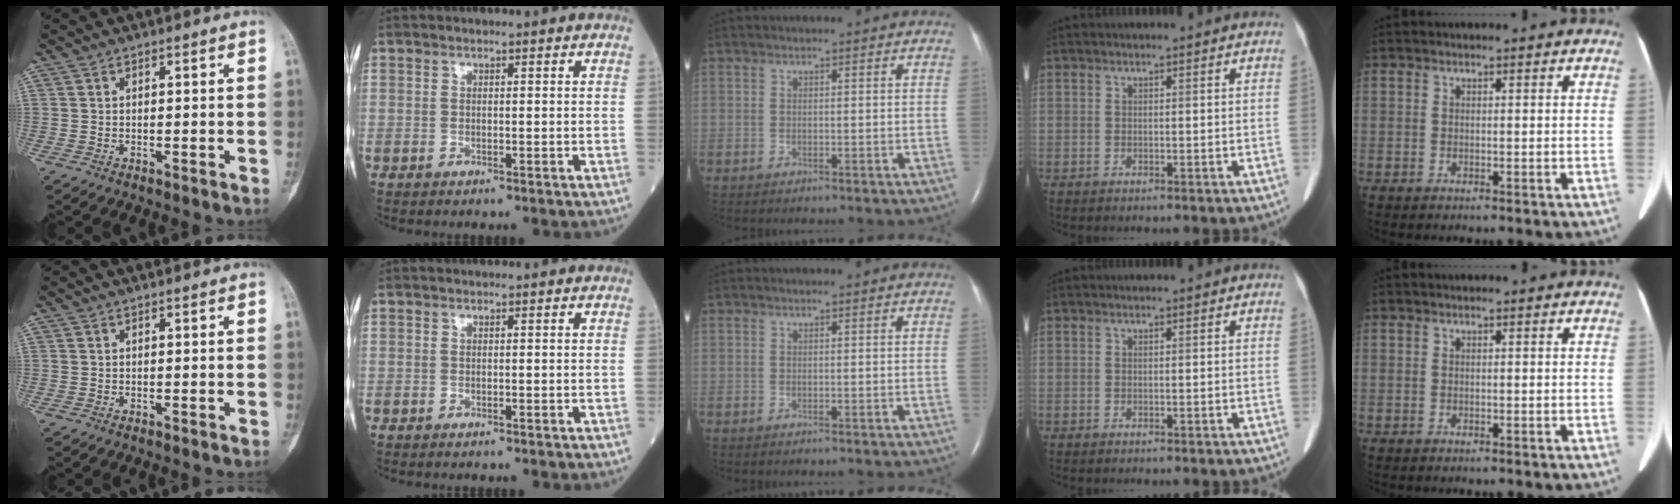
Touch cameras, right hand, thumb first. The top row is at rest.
{}